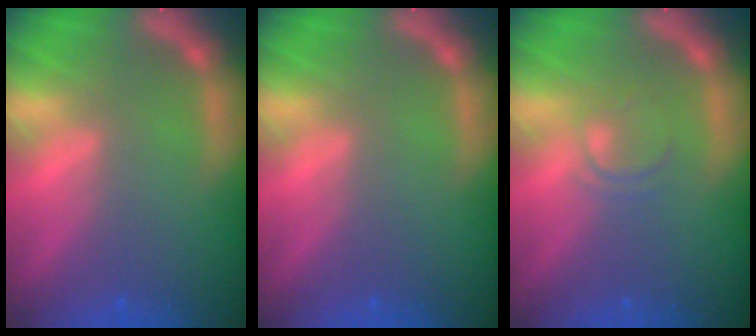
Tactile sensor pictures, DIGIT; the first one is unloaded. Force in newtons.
{"total": 0.0}
{"total": 2.0}